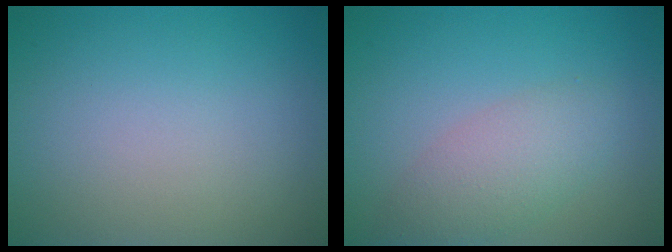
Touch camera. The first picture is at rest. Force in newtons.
{"total": 3.4, "press": 3.4, "slide": 0.1}